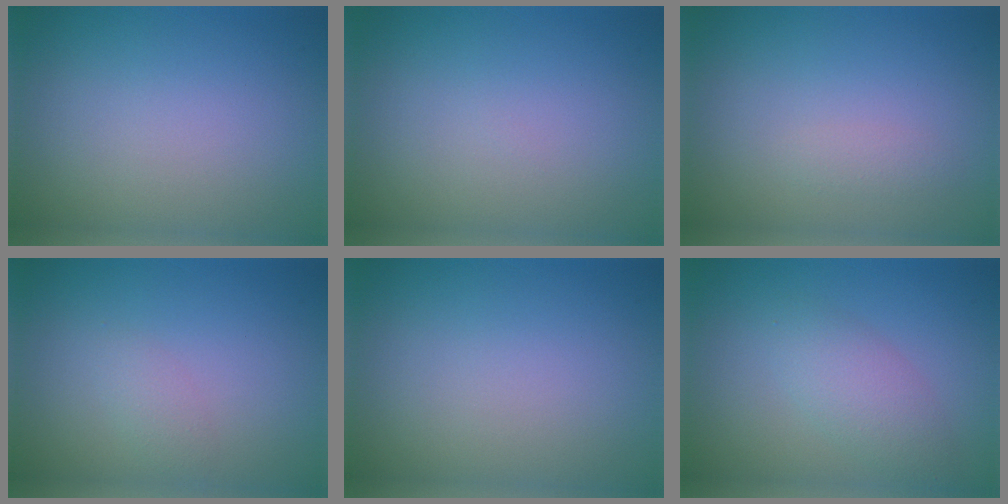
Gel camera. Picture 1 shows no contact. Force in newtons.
{"total": 0.0}
{"total": 0.8, "press": 0.8, "slide": 0.0}
{"total": 1.1, "press": 1.1, "slide": 0.1}
{"total": 0.0}
{"total": 2.8, "press": 2.8, "slide": 0.2}